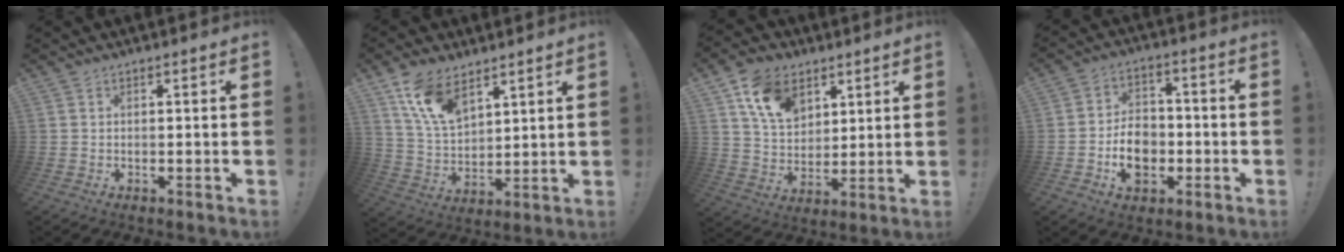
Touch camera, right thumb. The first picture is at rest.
{"total": 13.1, "force": [8.7, 6.9, 6.9], "torque": [-0.142, -0.036, 0.171]}
{"total": 13.4, "force": [7.4, 9.3, 6.2], "torque": [-0.110, -0.027, 0.144]}
{"total": 10.7, "force": [-2.8, 8.4, 5.9], "torque": [-0.099, 0.015, -0.047]}